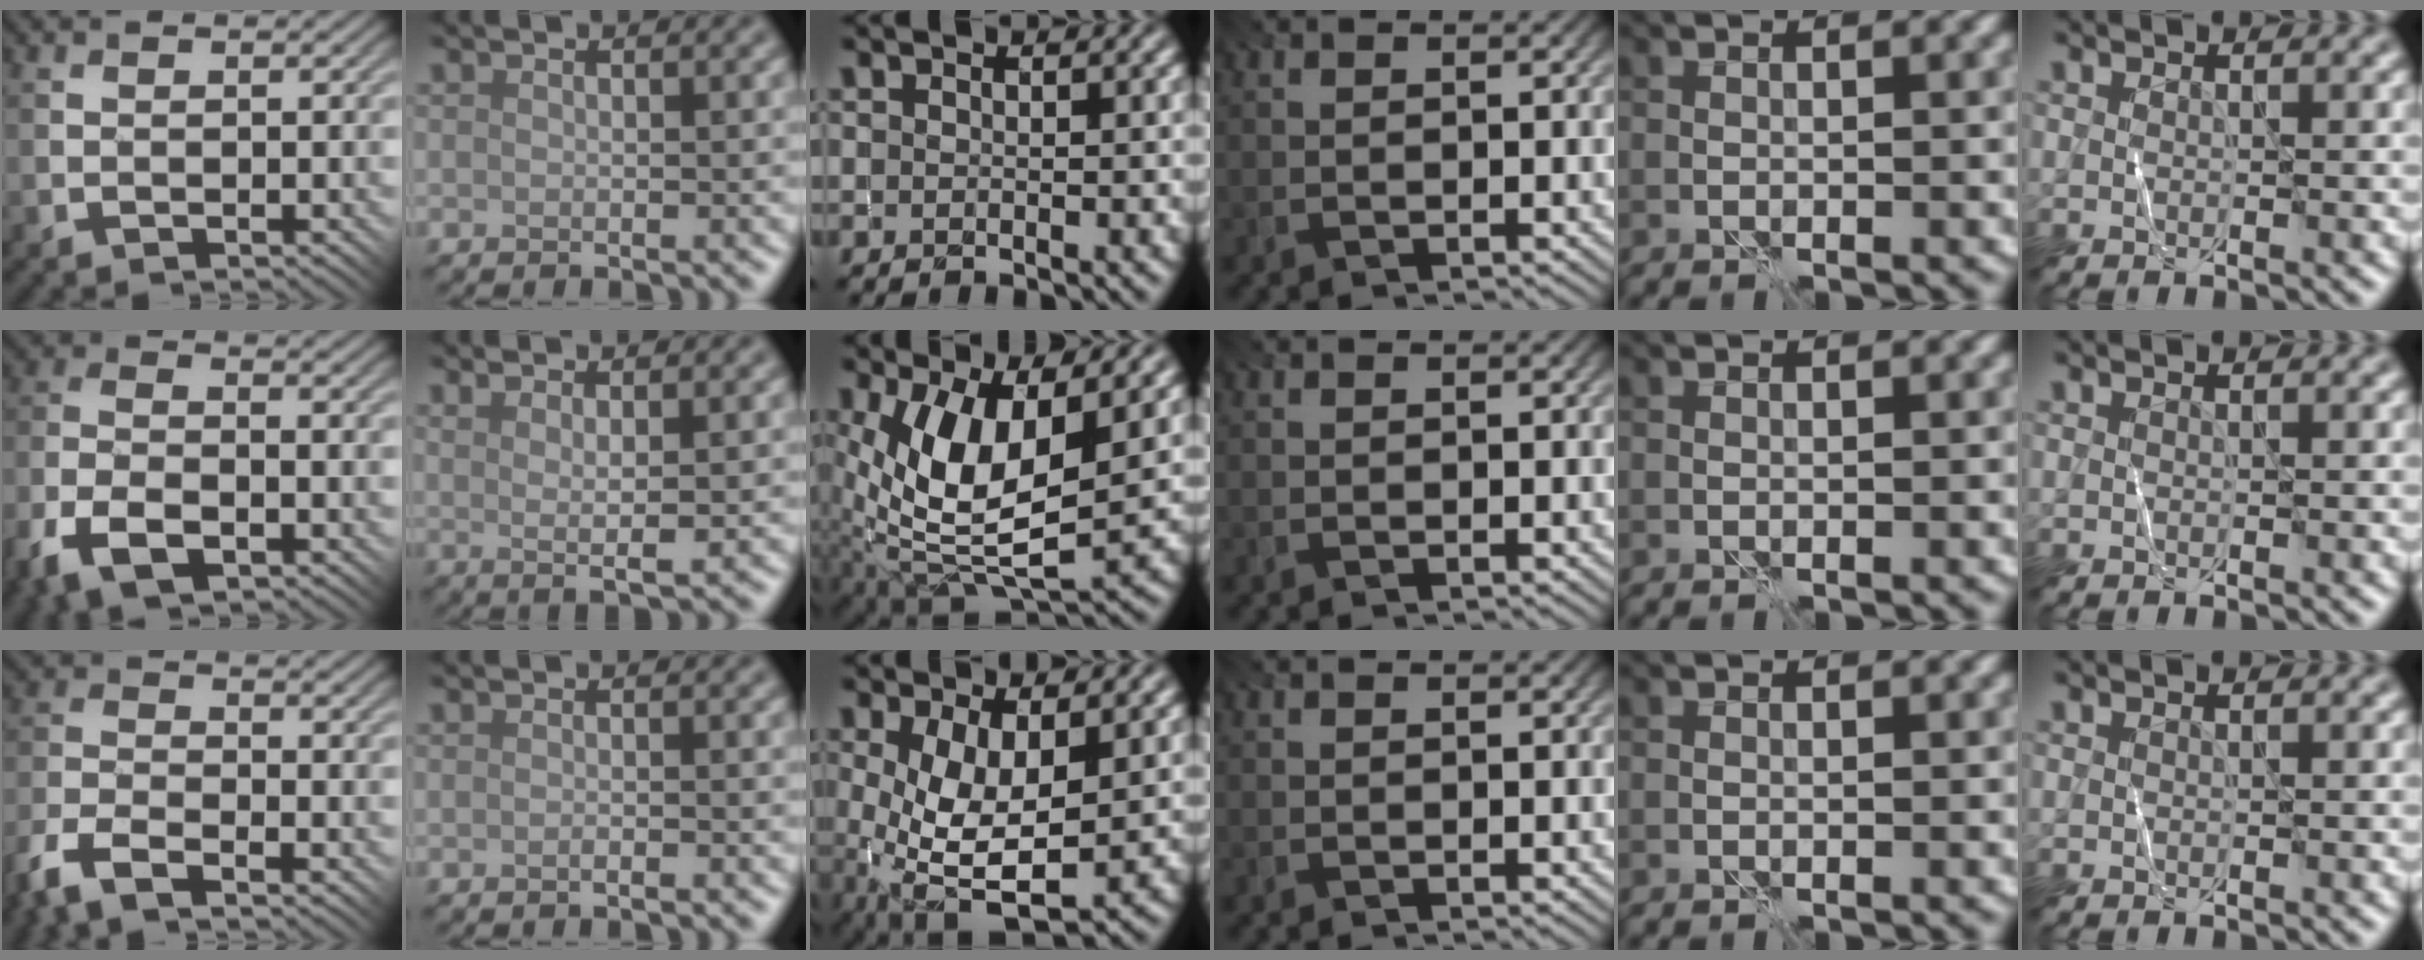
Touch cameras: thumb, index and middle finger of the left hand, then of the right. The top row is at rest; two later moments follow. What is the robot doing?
{"motion": "fold", "object": "shorts"}